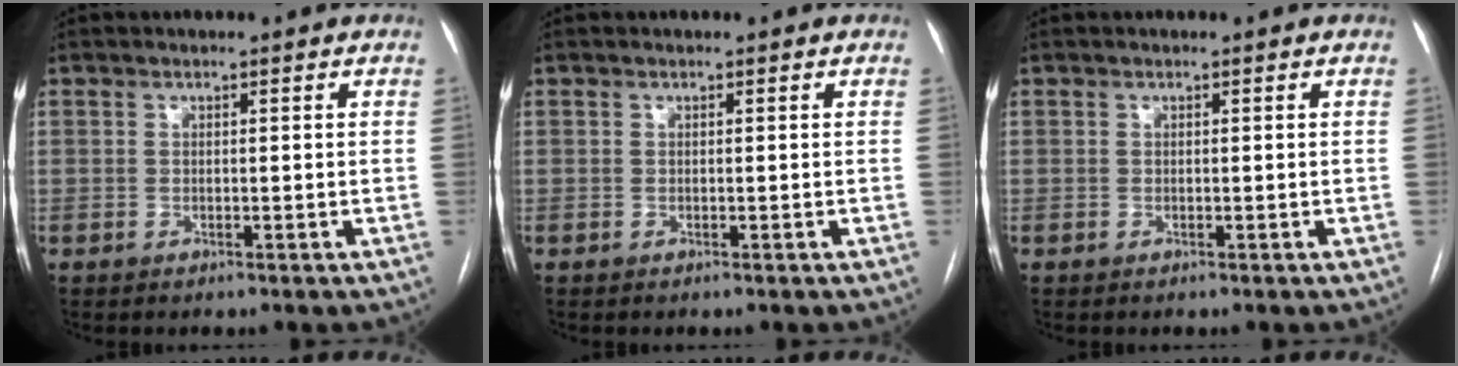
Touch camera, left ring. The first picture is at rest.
{"total": 0.0}
{"total": 0.0}